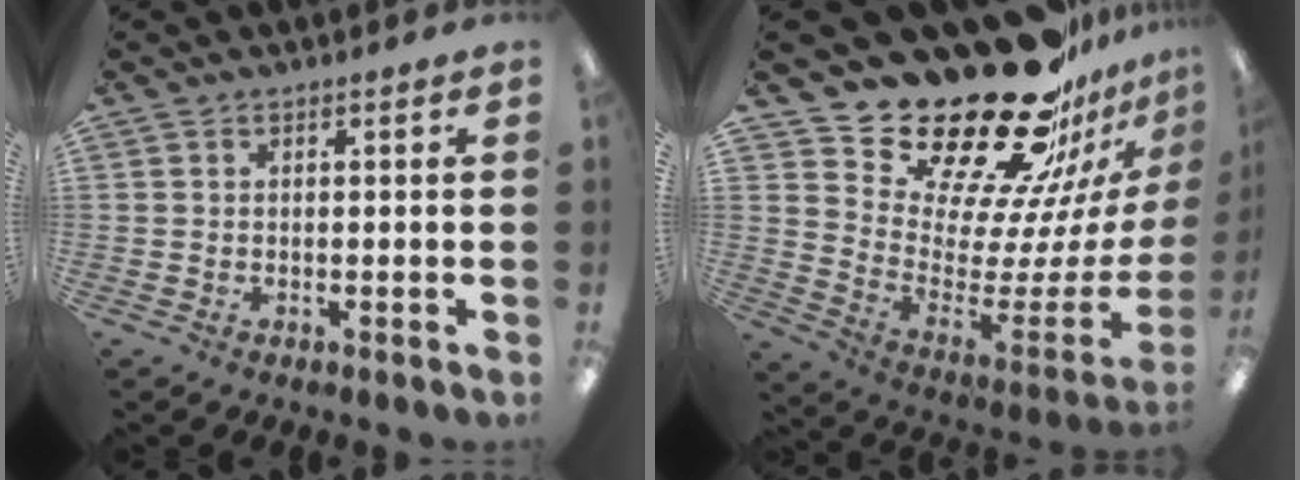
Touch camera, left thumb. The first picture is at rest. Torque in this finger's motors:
{"motor_torque": [1.49, 1.39, 1.56, -1.21, 0.18]}